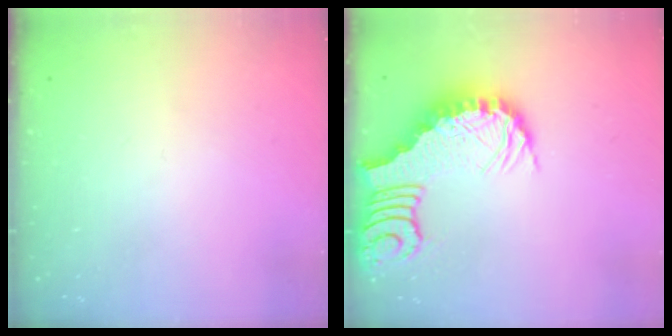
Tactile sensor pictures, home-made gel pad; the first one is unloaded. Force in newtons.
{"total": 3.8, "press": 3.7, "slide": 0.7}